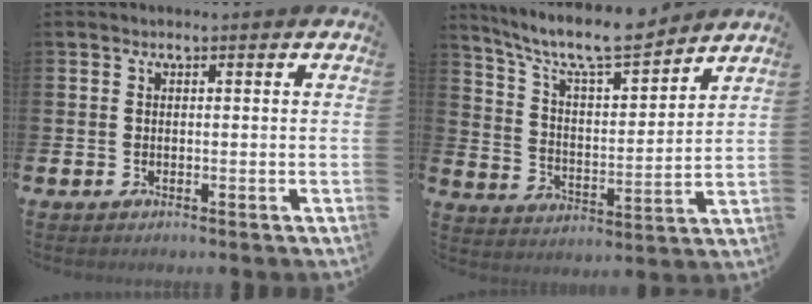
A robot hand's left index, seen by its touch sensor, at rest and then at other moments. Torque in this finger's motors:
{"motor_torque": [0.99, -1.15, 0.43, 0.21]}